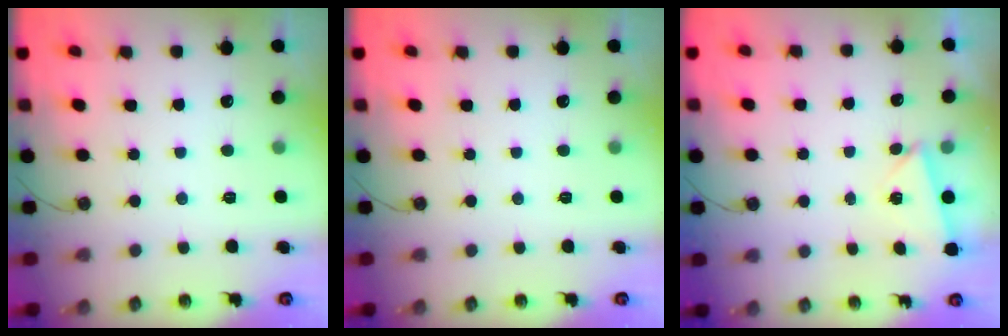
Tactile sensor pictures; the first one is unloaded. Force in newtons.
{"total": 0.0}
{"total": 2.6, "press": 2.2, "slide": 1.4}